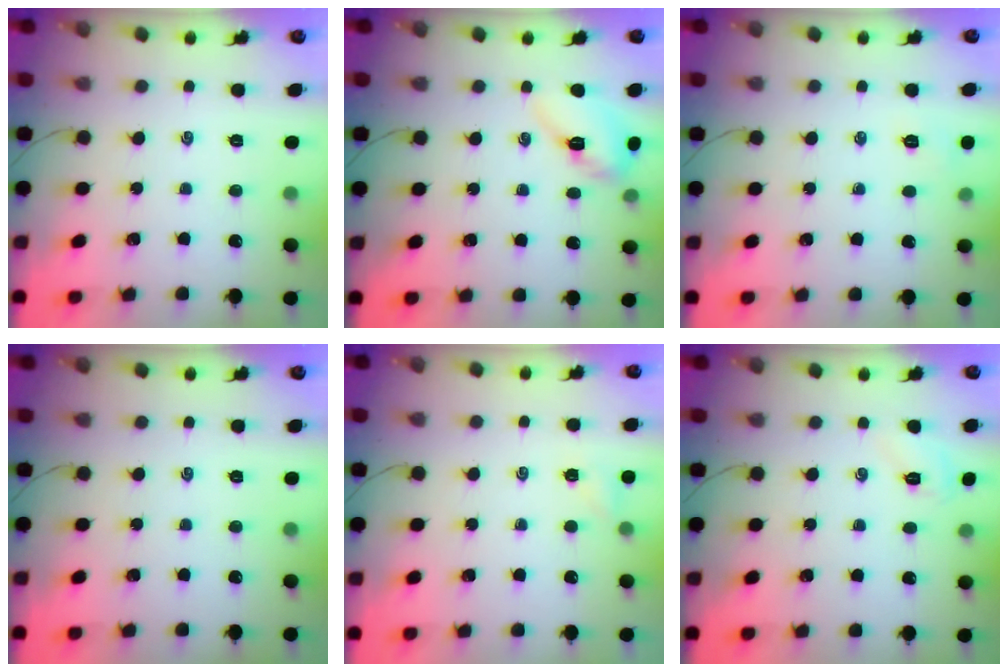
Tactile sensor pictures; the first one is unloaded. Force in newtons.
{"total": 9.1, "press": 9.1, "slide": 0.8}
{"total": 4.2, "press": 4.0, "slide": 0.9}
{"total": 0.0}
{"total": 1.7, "press": 1.7, "slide": 0.5}
{"total": 3.6, "press": 3.5, "slide": 1.0}